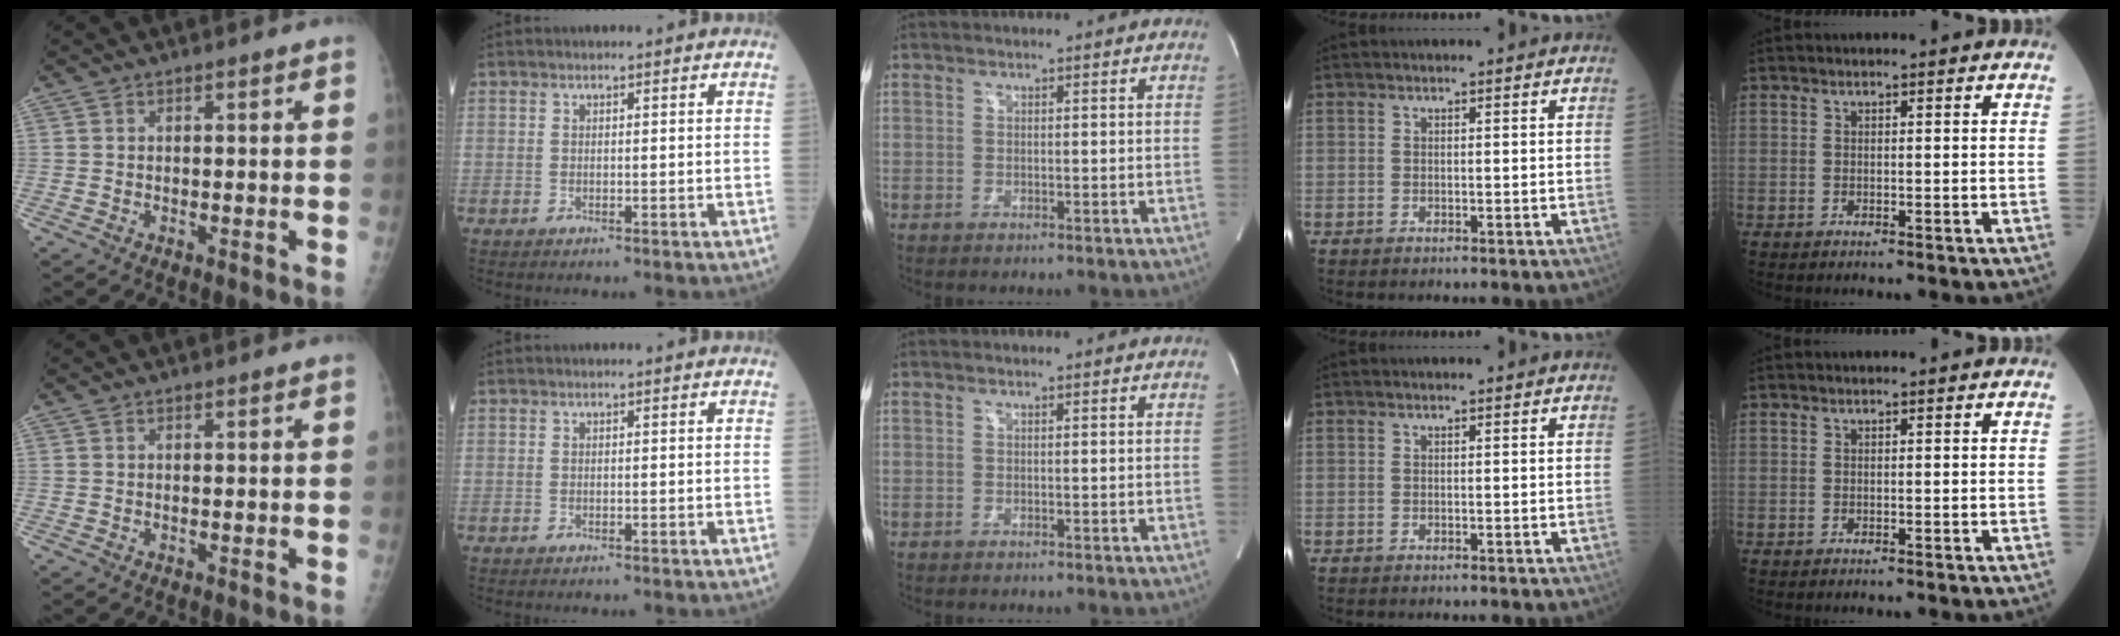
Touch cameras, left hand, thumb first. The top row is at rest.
{}